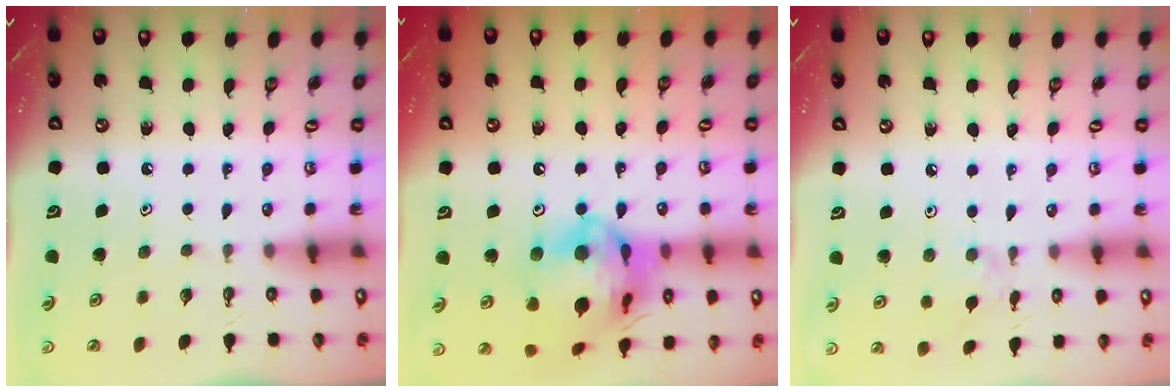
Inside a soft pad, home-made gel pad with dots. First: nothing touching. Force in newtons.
{"total": 23.5, "press": 23.3, "slide": 2.8}
{"total": 2.0, "press": 1.9, "slide": 0.5}